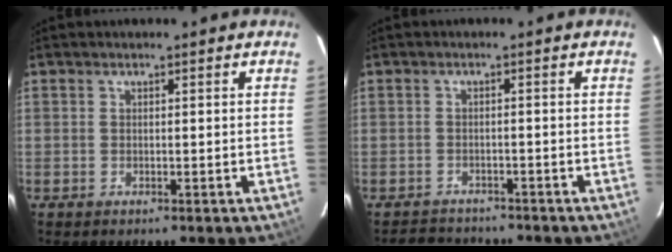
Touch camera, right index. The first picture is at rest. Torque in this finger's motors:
{"motor_torque": [0.03, 0.06, -0.11, -0.07]}